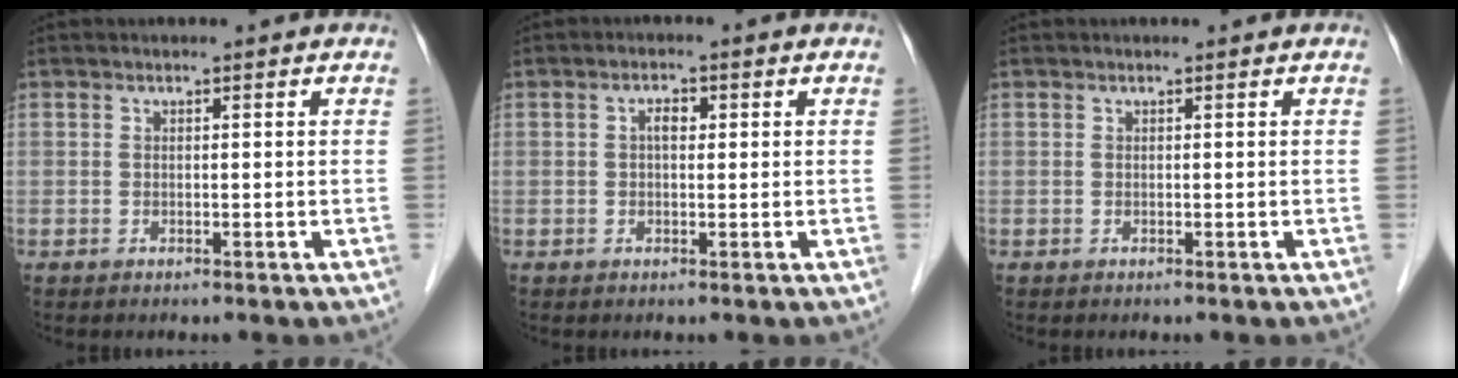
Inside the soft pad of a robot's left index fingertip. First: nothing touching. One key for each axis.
{"total": 1.9, "fx": 0.3, "fy": 1.0, "fz": 1.6, "tx": -0.030, "ty": 0.008, "tz": 0.004}
{"total": 0.0}